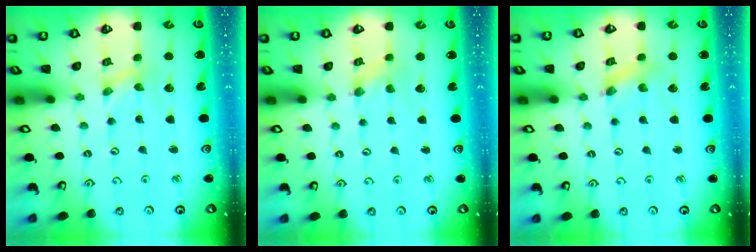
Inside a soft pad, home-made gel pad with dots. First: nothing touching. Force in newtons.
{"total": 0.0}
{"total": 2.5, "press": 2.5, "slide": 0.3}